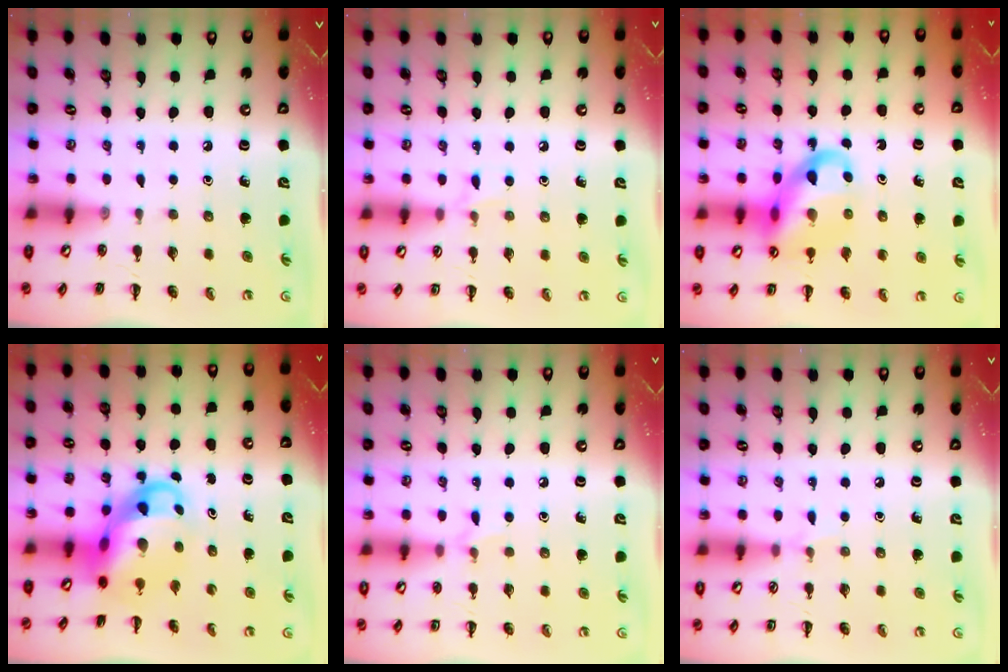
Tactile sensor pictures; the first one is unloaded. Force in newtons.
{"total": 5.0, "press": 4.8, "slide": 1.4}
{"total": 15.2, "press": 14.8, "slide": 3.0}
{"total": 7.1, "press": 6.8, "slide": 2.1}
{"total": 5.5, "press": 5.2, "slide": 1.7}
{"total": 3.8, "press": 3.5, "slide": 1.5}